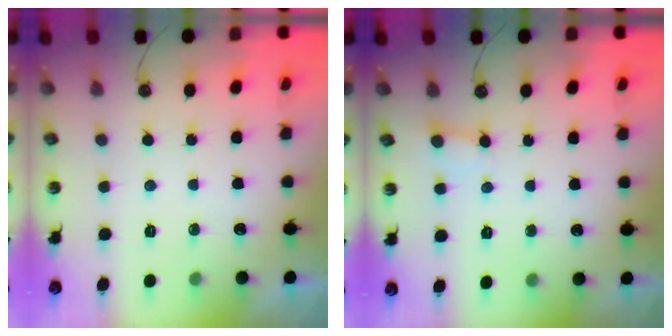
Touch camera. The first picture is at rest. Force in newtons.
{"total": 3.3, "press": 3.3, "slide": 0.2}